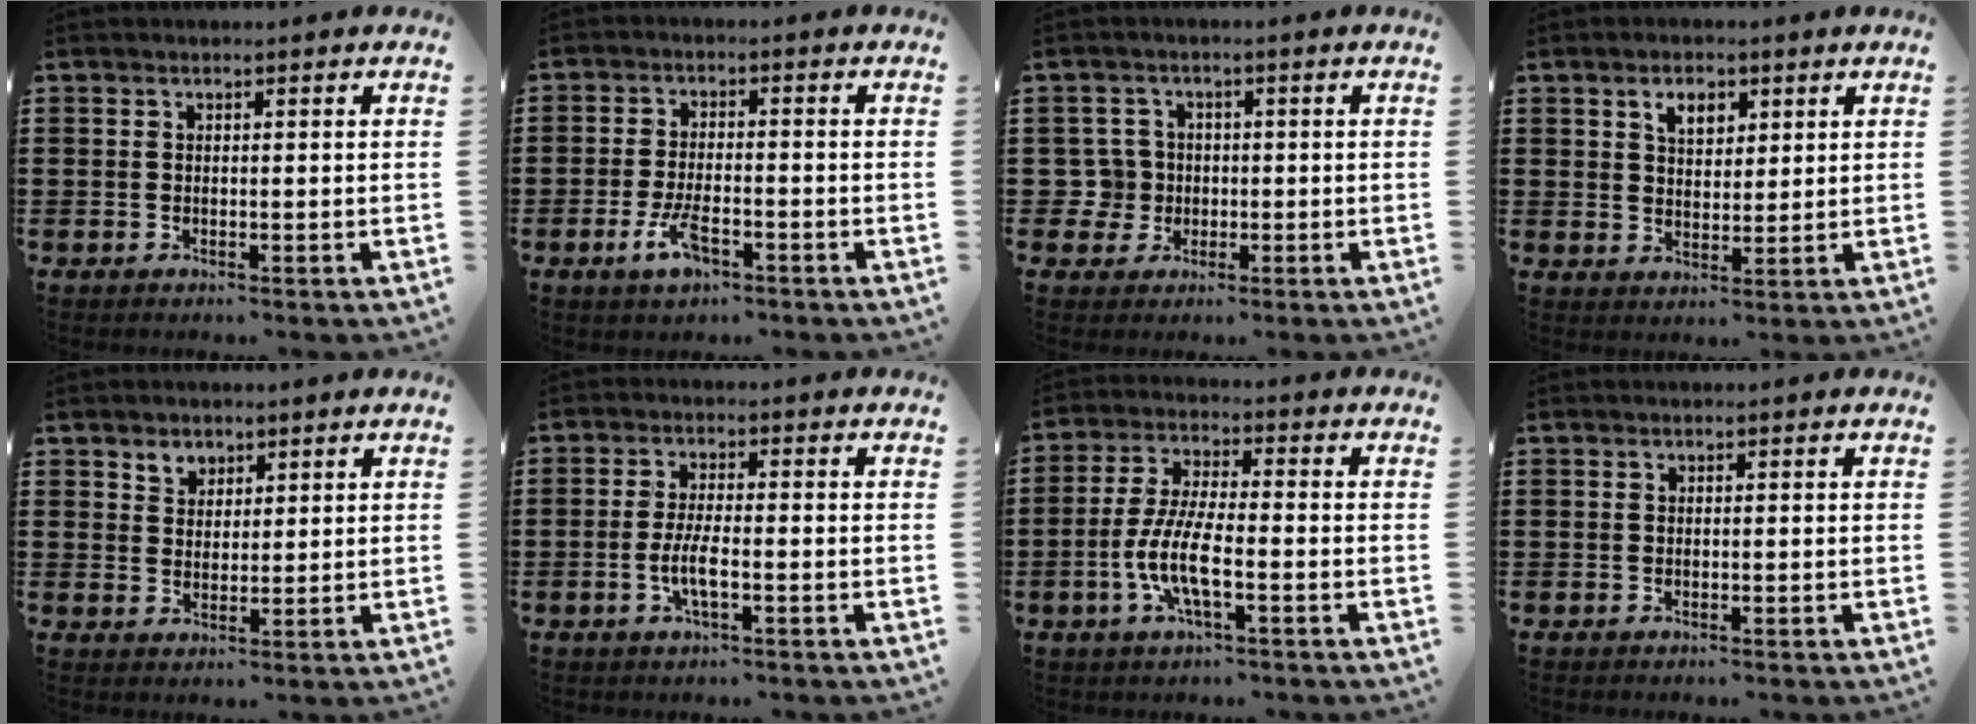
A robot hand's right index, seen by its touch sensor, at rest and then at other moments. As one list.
[{"total": 5.3, "force": [-2.4, 2.1, 4.3], "torque": [-0.097, -0.004, -0.049]}, {"total": 4.4, "force": [-0.5, 4.2, 1.1], "torque": [-0.046, 0.008, -0.013]}, {"total": 3.8, "force": [2.1, 2.4, 2.1], "torque": [-0.044, 0.007, 0.034]}, {"total": 3.0, "force": [2.1, 2.1, 0.2], "torque": [-0.015, 0.009, 0.039]}, {"total": 4.2, "force": [-1.5, 0.9, 3.8], "torque": [-0.078, -0.002, -0.031]}, {"total": 7.9, "force": [-2.9, 1.8, 7.1], "torque": [-0.158, -0.012, -0.059]}, {"total": 0.0}]